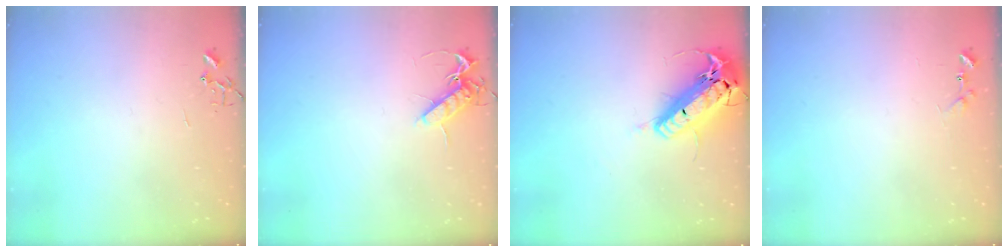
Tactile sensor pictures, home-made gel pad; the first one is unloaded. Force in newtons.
{"total": 9.3, "press": 9.2, "slide": 1.3}
{"total": 22.0, "press": 21.5, "slide": 4.5}
{"total": 7.1, "press": 7.0, "slide": 0.5}